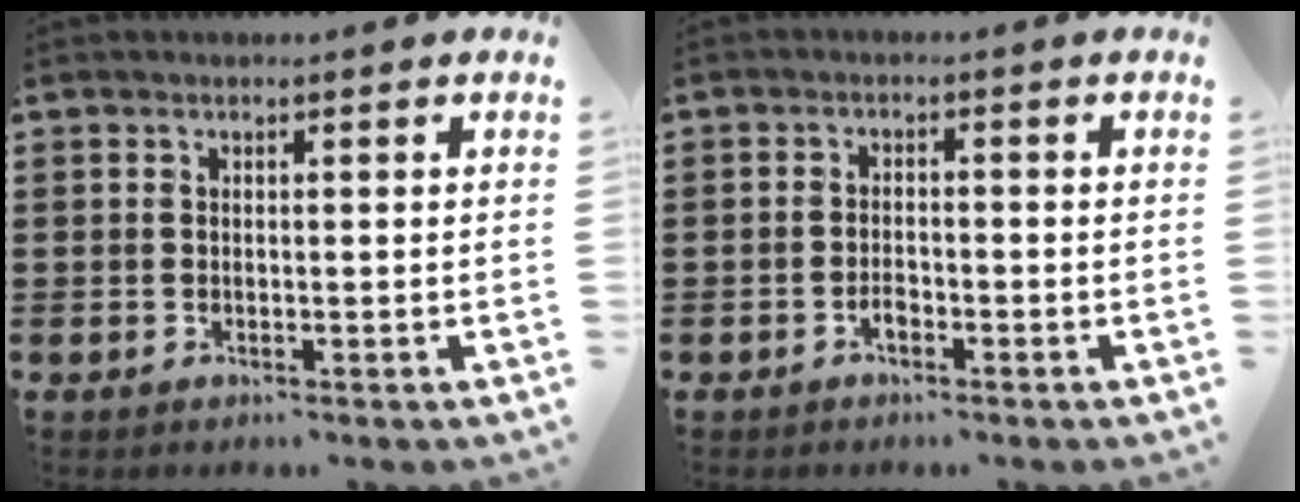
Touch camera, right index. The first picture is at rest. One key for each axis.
{"total": 1.8, "fx": -1.1, "fy": 0.7, "fz": 1.2, "tx": -0.026, "ty": -0.003, "tz": -0.021}